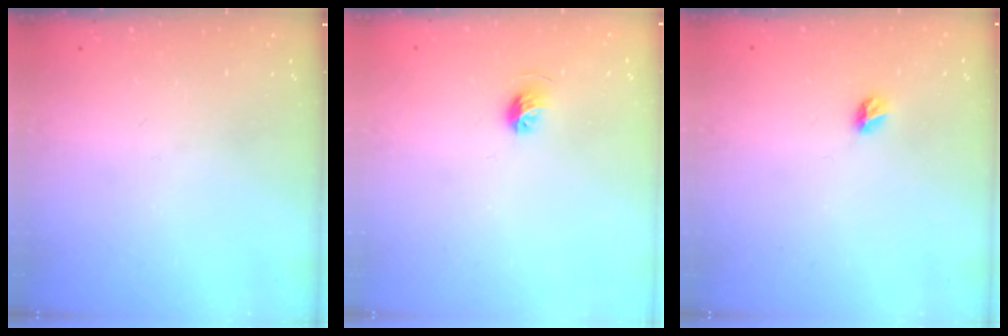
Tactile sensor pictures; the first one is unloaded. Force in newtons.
{"total": 5.4, "press": 5.2, "slide": 1.2}
{"total": 4.4, "press": 4.4, "slide": 0.5}